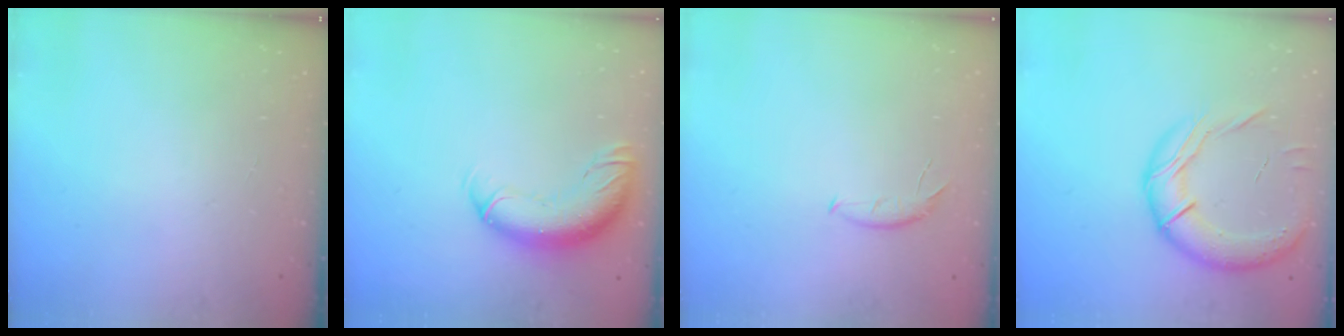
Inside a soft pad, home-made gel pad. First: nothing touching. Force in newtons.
{"total": 13.1, "press": 12.8, "slide": 2.9}
{"total": 5.5, "press": 5.5, "slide": 0.5}
{"total": 17.8, "press": 17.6, "slide": 2.9}